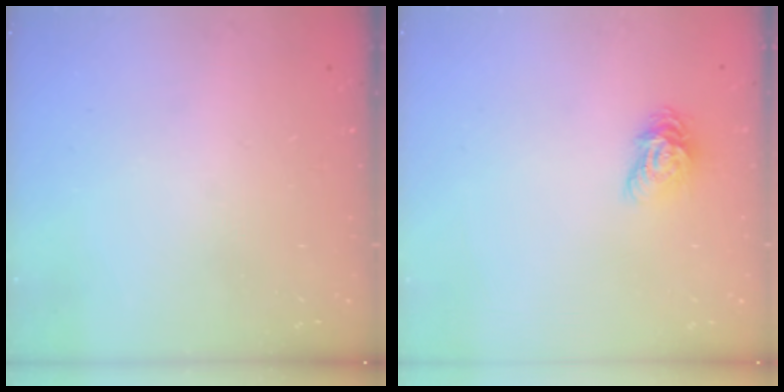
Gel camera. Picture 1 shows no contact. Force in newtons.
{"total": 7.6, "press": 7.6, "slide": 0.3}